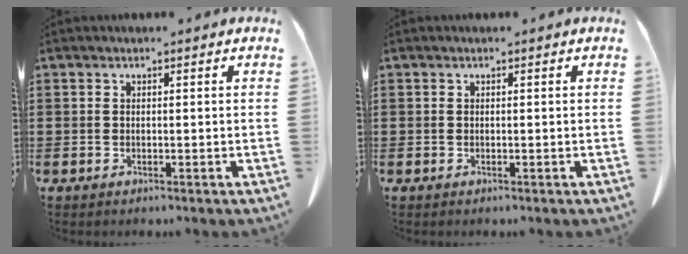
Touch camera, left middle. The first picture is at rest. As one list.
[{"total": 0.0}]